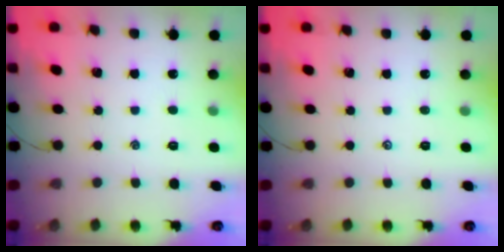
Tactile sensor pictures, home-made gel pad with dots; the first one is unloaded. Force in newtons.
{"total": 0.0}